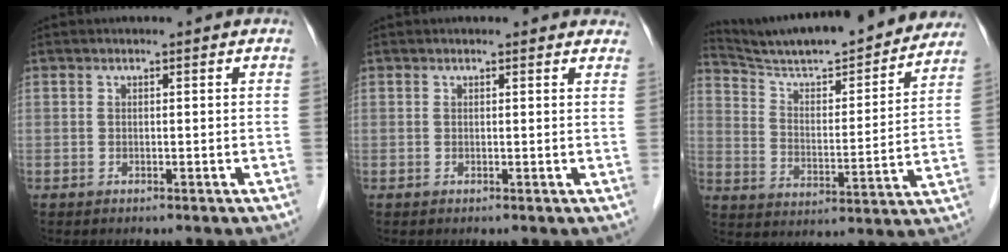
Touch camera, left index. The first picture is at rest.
{"total": 3.2, "force": [2.9, 1.0, 0.7], "torque": [-0.003, 0.003, 0.016]}
{"total": 23.1, "force": [21.2, 2.8, 8.8], "torque": [-0.142, -0.020, 0.301]}